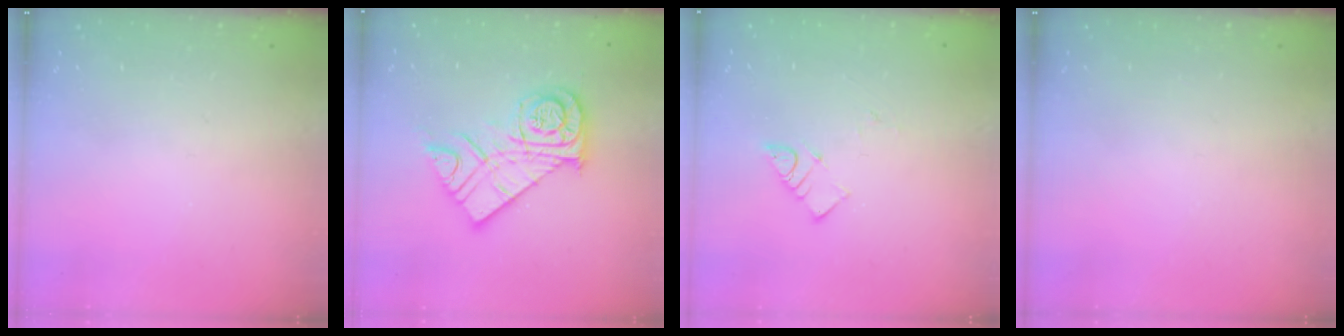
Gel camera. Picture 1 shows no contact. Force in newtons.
{"total": 16.2, "press": 16.1, "slide": 1.6}
{"total": 3.9, "press": 3.9, "slide": 0.5}
{"total": 0.0}